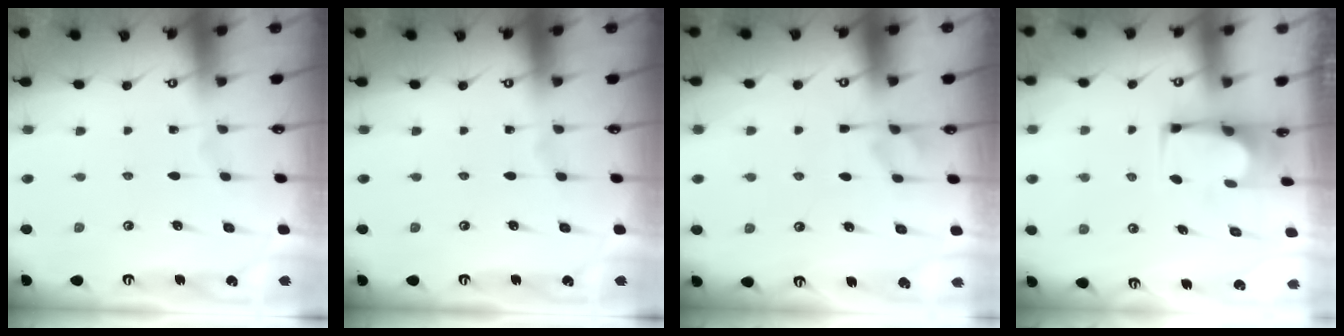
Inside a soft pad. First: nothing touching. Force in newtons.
{"total": 0.0}
{"total": 0.9, "press": 0.1, "slide": 0.9}
{"total": 2.2, "press": 2.2, "slide": 0.2}